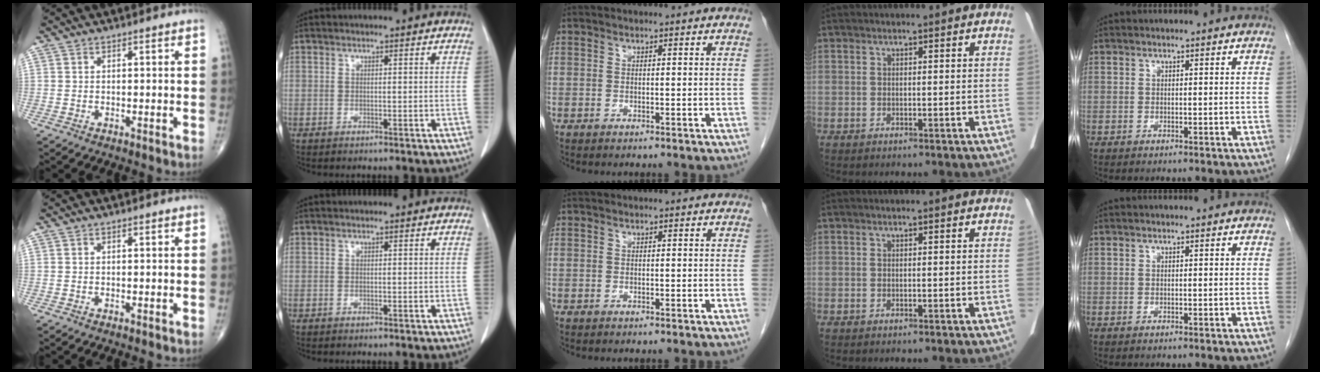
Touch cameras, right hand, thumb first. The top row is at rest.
{}